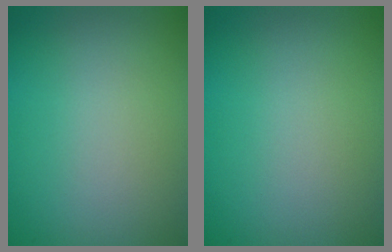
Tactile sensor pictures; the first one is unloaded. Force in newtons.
{"total": 0.0}